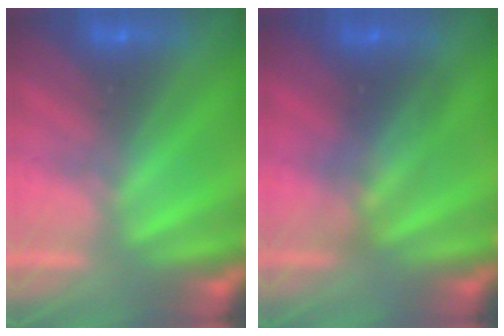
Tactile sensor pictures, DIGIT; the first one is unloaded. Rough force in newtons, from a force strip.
{"total": 2.9}